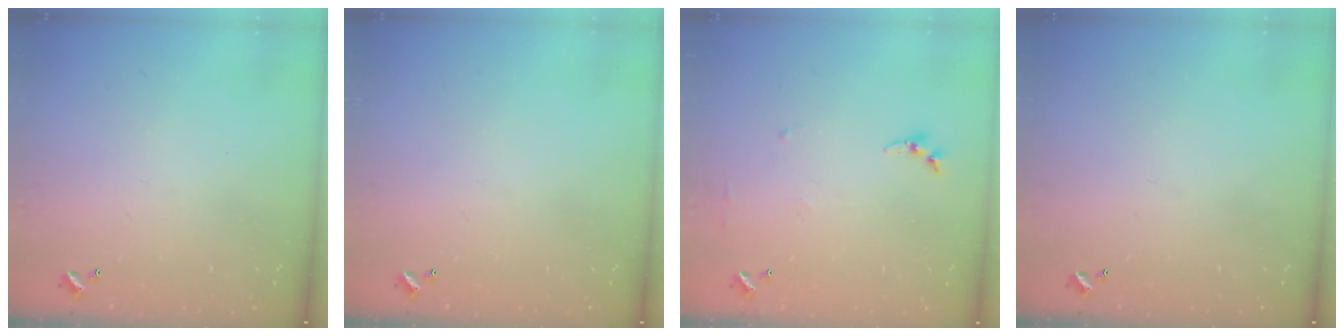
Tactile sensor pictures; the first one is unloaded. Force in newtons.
{"total": 0.0}
{"total": 6.5, "press": 6.5, "slide": 0.8}
{"total": 0.0}